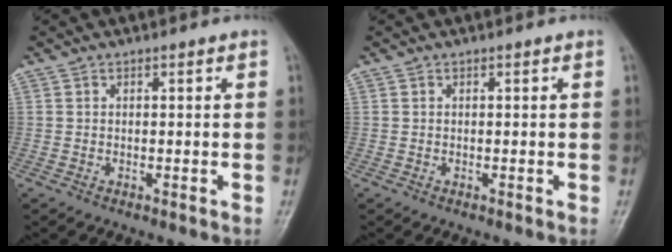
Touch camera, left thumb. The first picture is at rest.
{"total": 0.0}